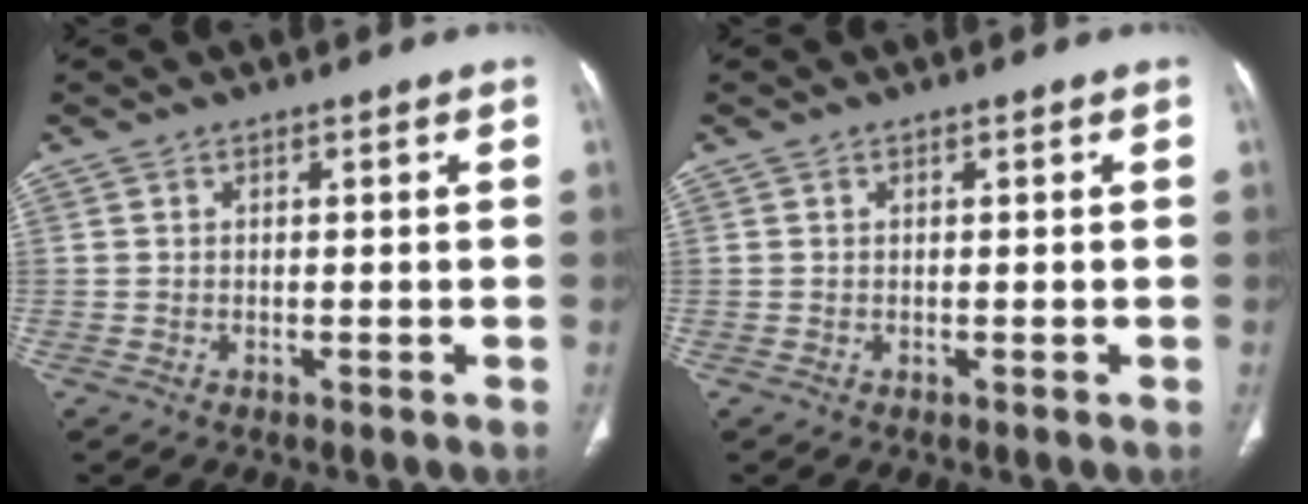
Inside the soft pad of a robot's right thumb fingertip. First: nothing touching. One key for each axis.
{"total": 0.0}